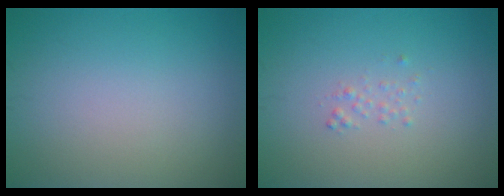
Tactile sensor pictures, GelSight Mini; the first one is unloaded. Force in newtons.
{"total": 0.7, "press": 0.7, "slide": 0.1}